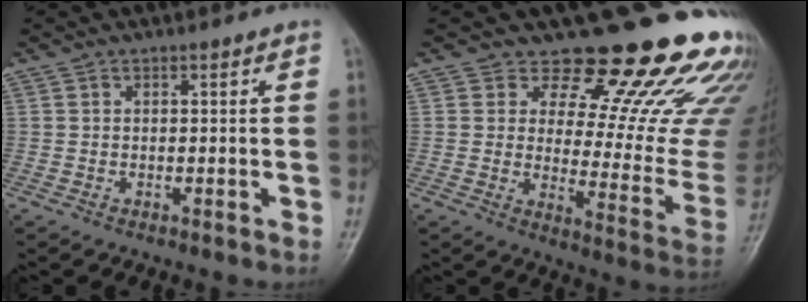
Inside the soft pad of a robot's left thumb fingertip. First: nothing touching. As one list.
[{"total": 23.8, "force": [17.8, 9.3, 12.7], "torque": [-0.122, -0.119, 0.216]}]